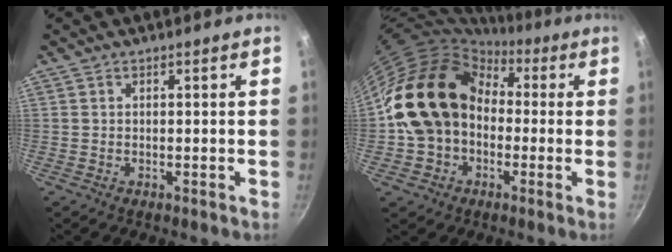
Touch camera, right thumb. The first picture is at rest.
{"total": 18.8, "force": [0.1, 14.9, 11.6], "torque": [-0.185, 0.059, -0.004]}